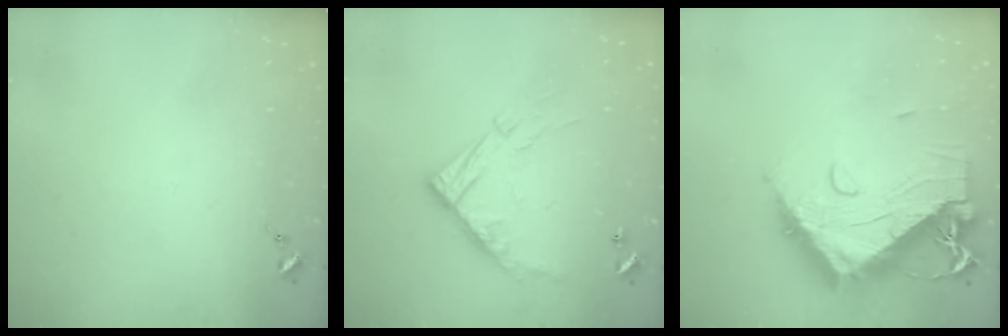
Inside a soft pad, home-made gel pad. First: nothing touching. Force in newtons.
{"total": 14.3, "press": 14.3, "slide": 1.0}
{"total": 18.2, "press": 18.1, "slide": 1.9}